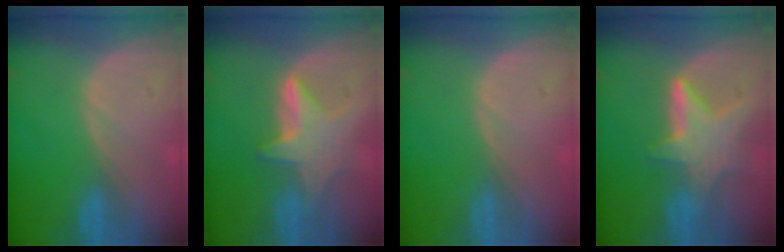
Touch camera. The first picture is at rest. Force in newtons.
{"total": 6.0, "press": 6.0, "slide": 0.7}
{"total": 0.0}
{"total": 6.9, "press": 6.7, "slide": 1.7}